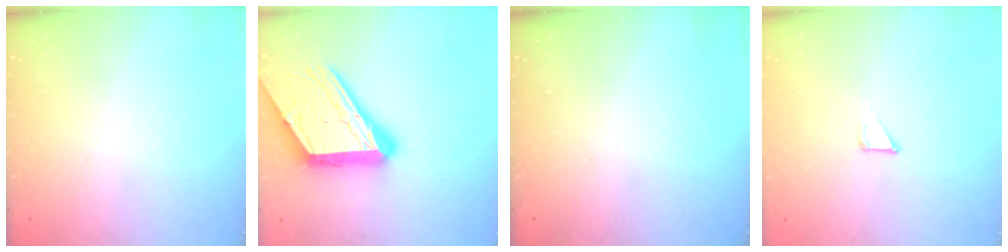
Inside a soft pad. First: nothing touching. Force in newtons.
{"total": 23.0, "press": 22.9, "slide": 2.4}
{"total": 0.0}
{"total": 1.2, "press": 1.2, "slide": 0.0}